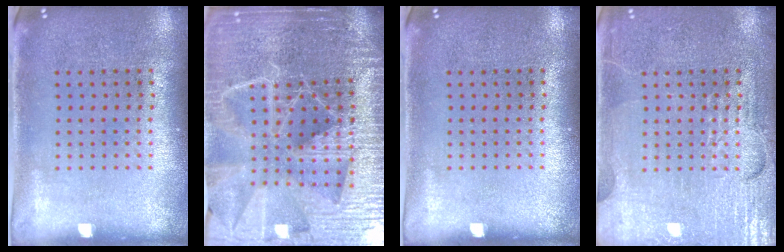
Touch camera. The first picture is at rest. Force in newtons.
{"total": 6.0, "press": 5.2, "slide": 2.9}
{"total": 0.0}
{"total": 5.4, "press": 5.3, "slide": 0.6}